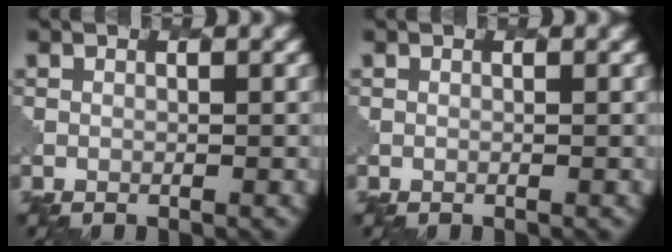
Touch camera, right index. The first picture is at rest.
{"total": 0.0}